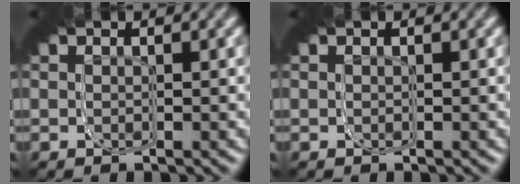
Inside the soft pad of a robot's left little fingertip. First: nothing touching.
{"total": 0.0}